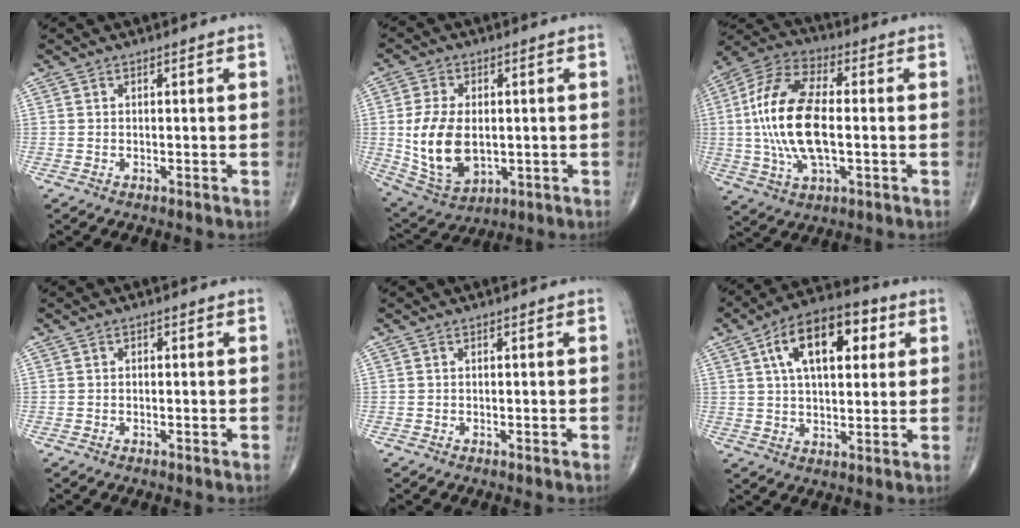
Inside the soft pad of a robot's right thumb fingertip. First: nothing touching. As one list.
[{"total": 13.5, "force": [-0.4, 8.5, 10.5], "torque": [-0.196, -0.008, 0.011]}, {"total": 18.2, "force": [-0.5, 8.5, 16.1], "torque": [-0.333, 0.016, -0.011]}, {"total": 0.5, "force": [0.0, 0.4, 0.3], "torque": [-0.001, 0.001, -0.003]}, {"total": 0.0}, {"total": 15.7, "force": [5.2, 8.0, 12.4], "torque": [-0.177, 0.009, 0.080]}]